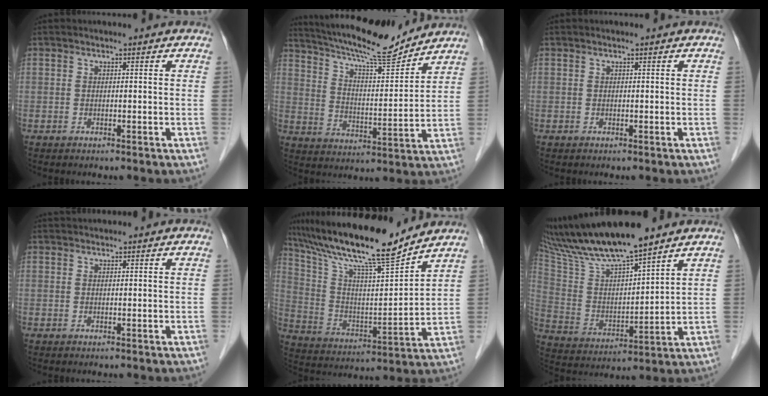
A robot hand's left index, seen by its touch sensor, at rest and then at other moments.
{"total": 14.8, "force": [13.6, 1.3, 5.8], "torque": [-0.107, 0.000, 0.222]}
{"total": 0.0}
{"total": 1.6, "force": [1.6, 0.2, 0.3], "torque": [-0.008, 0.026, 0.031]}
{"total": 18.3, "force": [15.7, 0.3, 9.4], "torque": [-0.173, 0.001, 0.271]}
{"total": 17.3, "force": [14.8, 1.2, 8.9], "torque": [-0.171, 0.012, 0.279]}